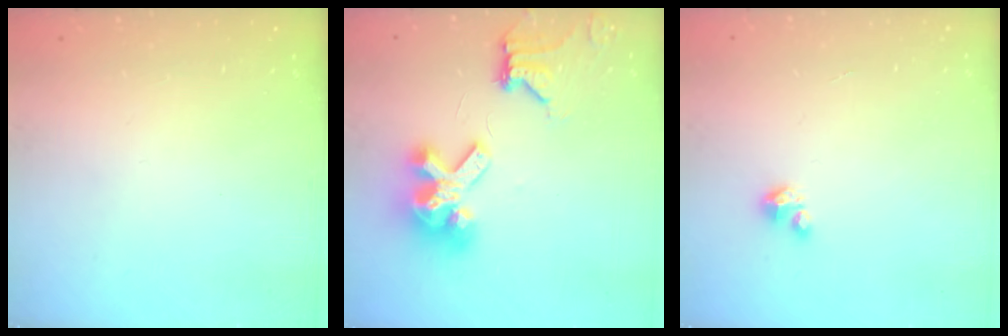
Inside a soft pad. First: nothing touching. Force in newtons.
{"total": 15.6, "press": 15.4, "slide": 2.1}
{"total": 1.9, "press": 1.9, "slide": 0.1}